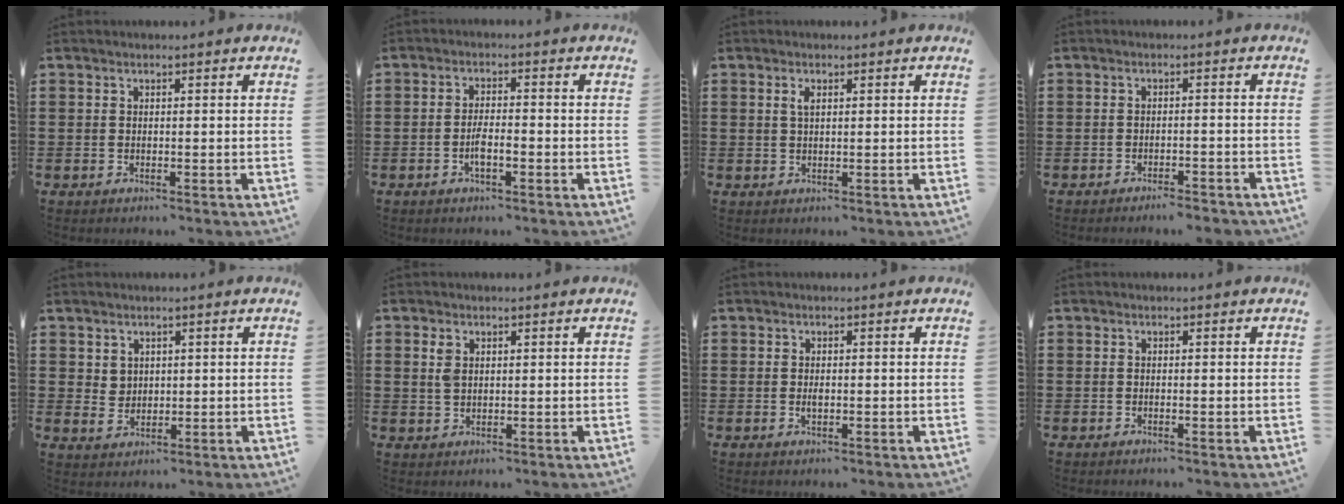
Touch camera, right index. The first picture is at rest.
{"total": 3.3, "force": [-1.2, 0.9, 2.9], "torque": [-0.059, 0.001, -0.024]}
{"total": 1.6, "force": [0.6, 0.7, 1.3], "torque": [-0.029, 0.005, 0.009]}
{"total": 2.2, "force": [-2.1, 0.0, 0.5], "torque": [-0.012, 0.000, -0.044]}
{"total": 2.4, "force": [1.5, 1.8, 0.2], "torque": [-0.005, 0.006, 0.026]}
{"total": 2.3, "force": [0.9, 1.3, 1.7], "torque": [-0.038, 0.004, 0.016]}
{"total": 1.1, "force": [-0.1, 0.6, 1.0], "torque": [-0.021, 0.002, -0.002]}
{"total": 0.0}